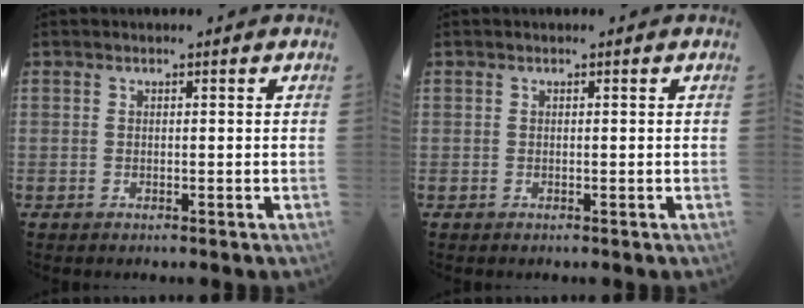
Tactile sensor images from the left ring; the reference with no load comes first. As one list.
[{"total": 0.0}]